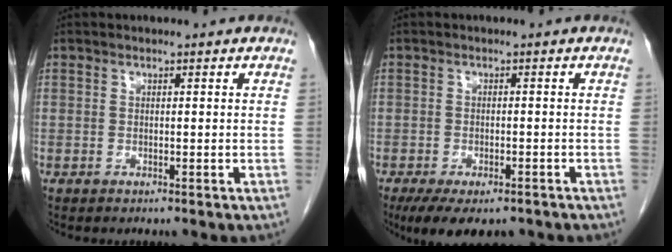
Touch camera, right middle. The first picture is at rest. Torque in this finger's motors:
{"motor_torque": [1.15, -0.90, 0.14, 0.08]}